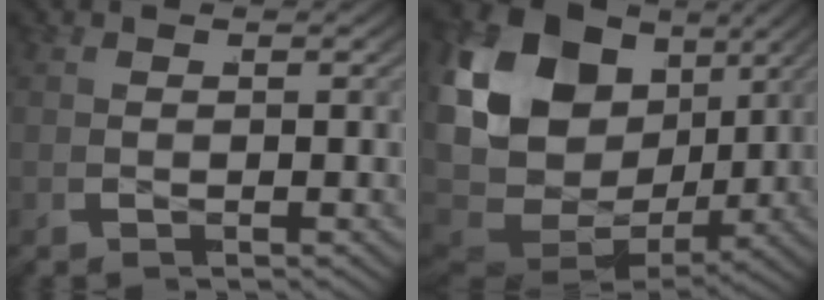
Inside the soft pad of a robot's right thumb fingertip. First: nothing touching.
{"total": 22.2, "force": [0.9, 15.5, 15.8], "torque": [-0.320, -0.026, 0.020]}